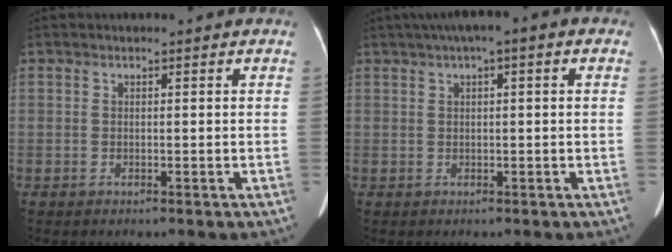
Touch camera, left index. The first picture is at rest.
{"total": 5.6, "force": [2.6, 1.1, 4.9], "torque": [-0.080, 0.033, 0.033]}